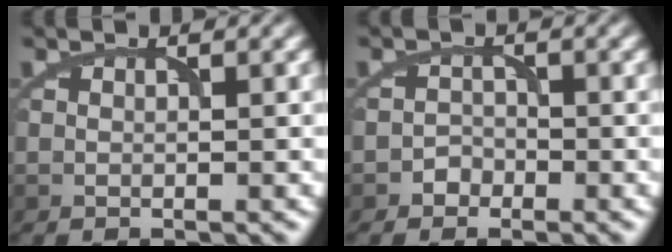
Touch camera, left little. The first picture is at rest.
{"total": 1.2, "force": [-0.8, 0.9, 0.0], "torque": [0.007, 0.007, -0.015]}